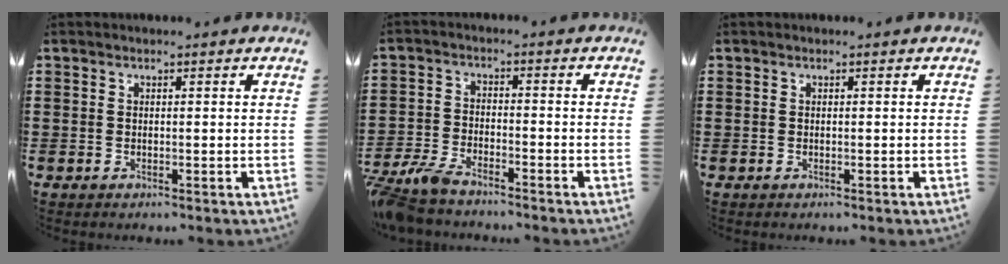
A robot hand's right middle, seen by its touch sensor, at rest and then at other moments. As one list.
[{"total": 5.0, "force": [-4.6, 0.8, 1.7], "torque": [-0.065, -0.008, -0.100]}, {"total": 0.0}]